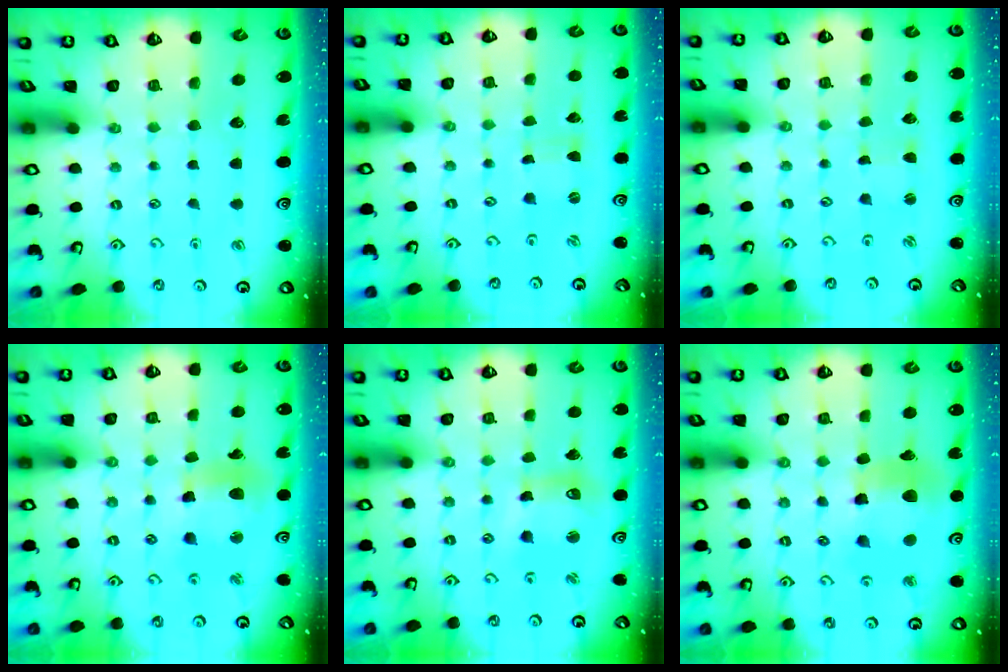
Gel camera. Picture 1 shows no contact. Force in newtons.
{"total": 0.0}
{"total": 1.1, "press": 1.1, "slide": 0.2}
{"total": 11.2, "press": 11.2, "slide": 1.3}
{"total": 9.3, "press": 9.2, "slide": 1.7}
{"total": 11.6, "press": 11.5, "slide": 1.2}